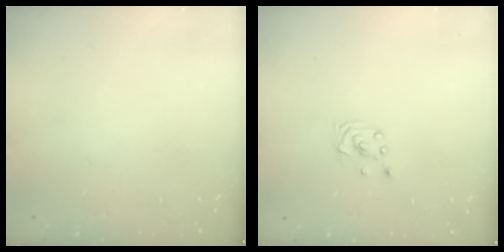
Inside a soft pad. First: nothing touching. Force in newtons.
{"total": 2.0, "press": 2.0, "slide": 0.1}